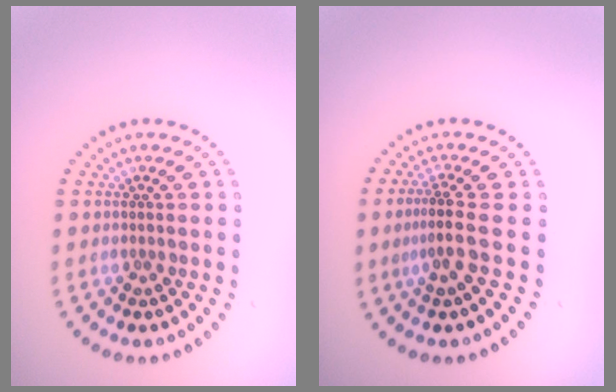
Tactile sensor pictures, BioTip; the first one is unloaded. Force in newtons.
{"total": 2.7, "press": 1.9, "slide": 2.0}